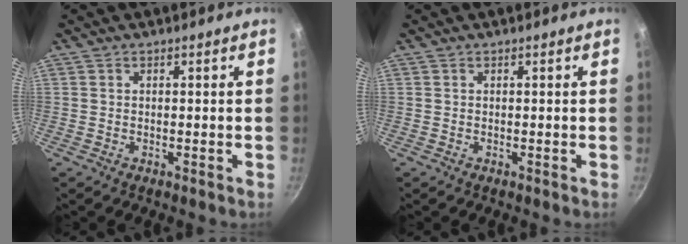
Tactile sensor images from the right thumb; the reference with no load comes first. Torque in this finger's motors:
{"motor_torque": [-0.15, 0.11, 0.02, 0.01, 0.00]}